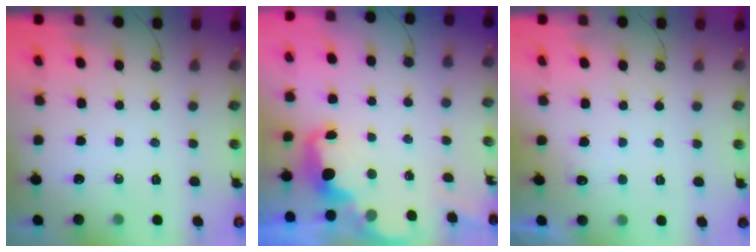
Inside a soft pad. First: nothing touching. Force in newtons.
{"total": 2.8, "press": 2.7, "slide": 0.6}
{"total": 2.6, "press": 2.4, "slide": 1.0}